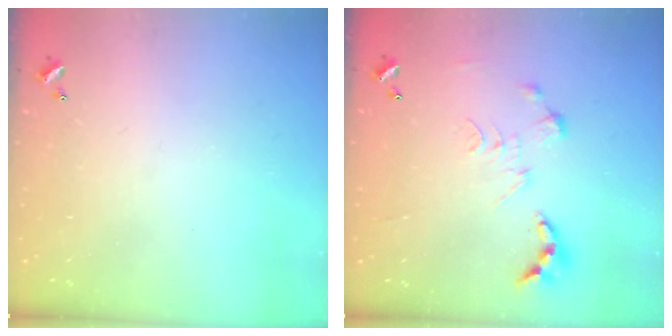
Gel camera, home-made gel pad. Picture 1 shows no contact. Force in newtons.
{"total": 0.0}